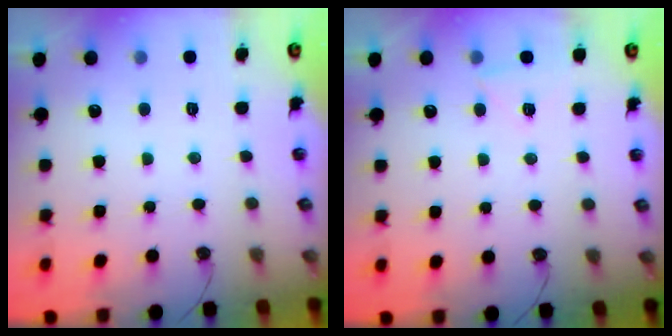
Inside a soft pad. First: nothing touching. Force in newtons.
{"total": 4.0, "press": 4.0, "slide": 0.3}